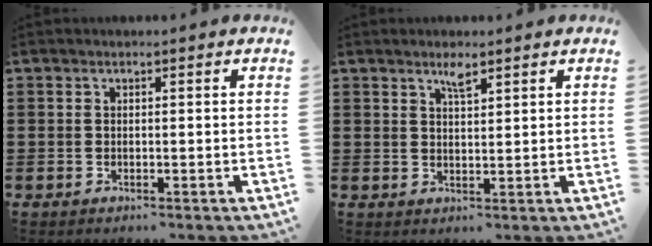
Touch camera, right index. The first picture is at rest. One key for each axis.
{"total": 2.4, "fx": 1.8, "fy": 0.5, "fz": 1.5, "tx": -0.025, "ty": -0.001, "tz": 0.030}